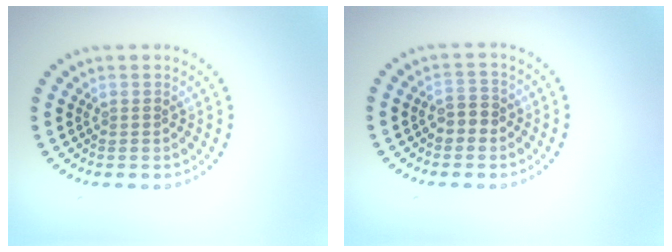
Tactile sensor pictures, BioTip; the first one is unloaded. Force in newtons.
{"total": 1.8, "press": 1.7, "slide": 0.6}